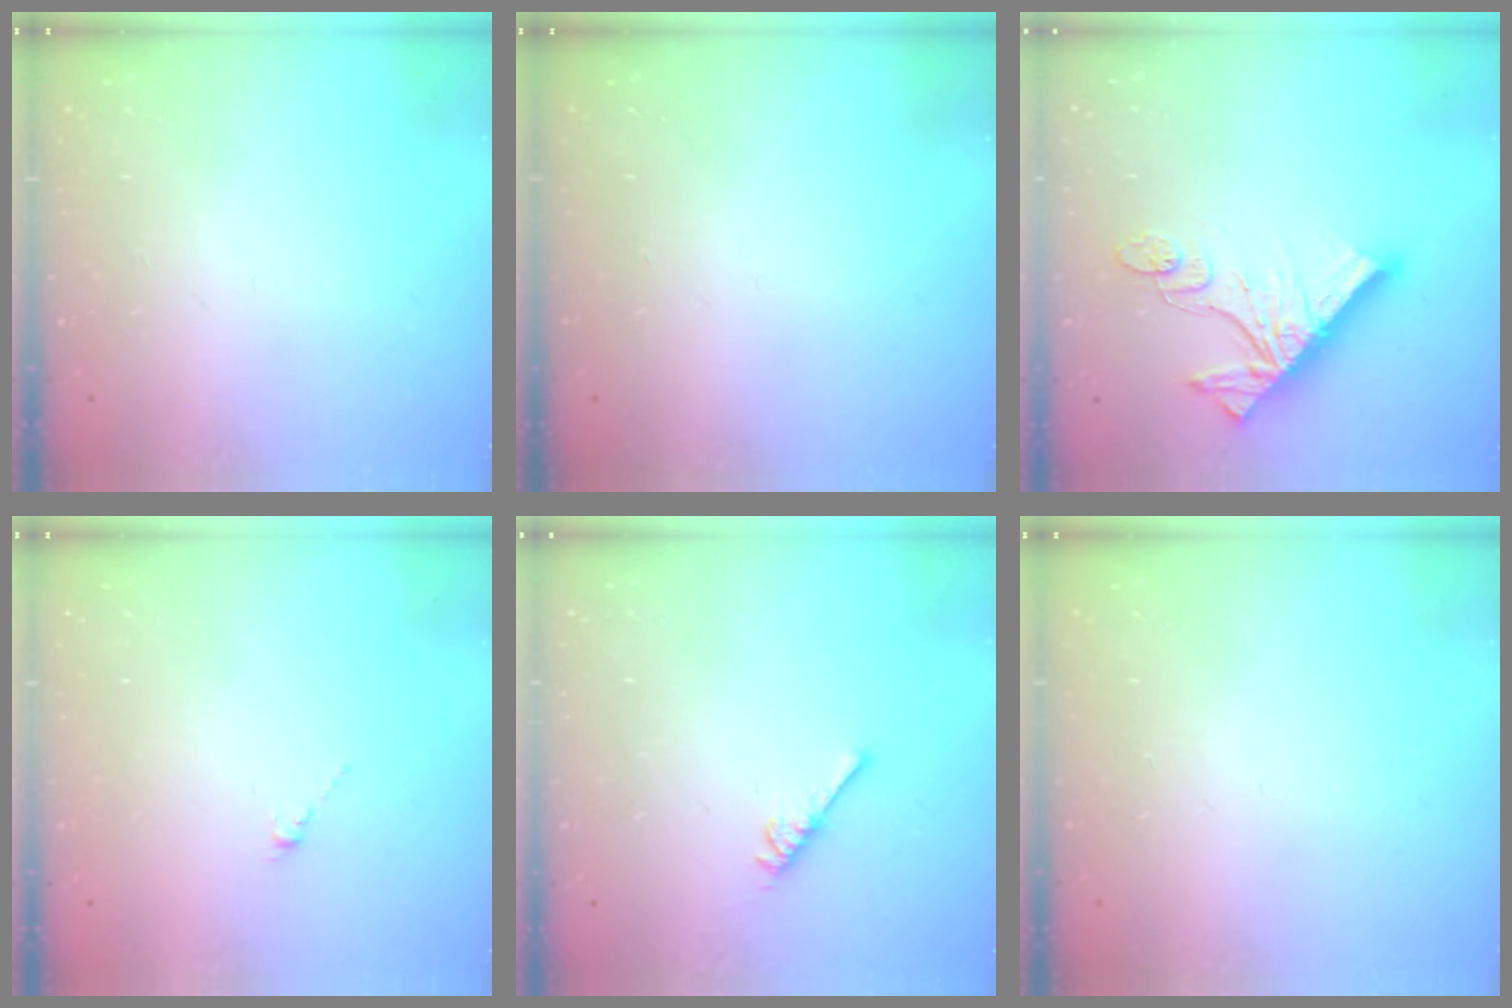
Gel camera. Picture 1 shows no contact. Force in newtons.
{"total": 0.0}
{"total": 15.3, "press": 15.3, "slide": 1.0}
{"total": 0.0}
{"total": 5.0, "press": 4.9, "slide": 0.8}
{"total": 0.0}